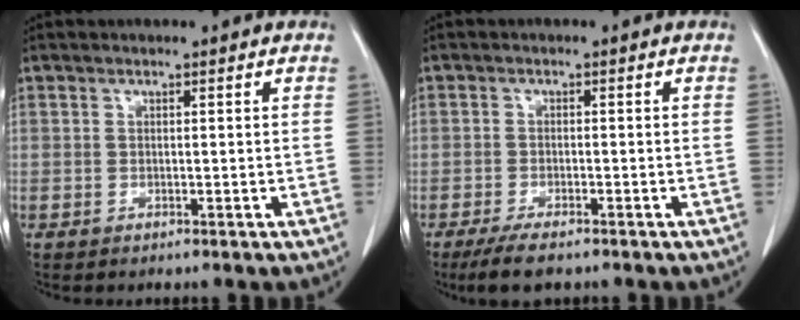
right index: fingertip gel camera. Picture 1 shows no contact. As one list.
[{"total": 4.4, "force": [-3.3, 1.3, 2.6], "torque": [-0.053, -0.008, -0.055]}]